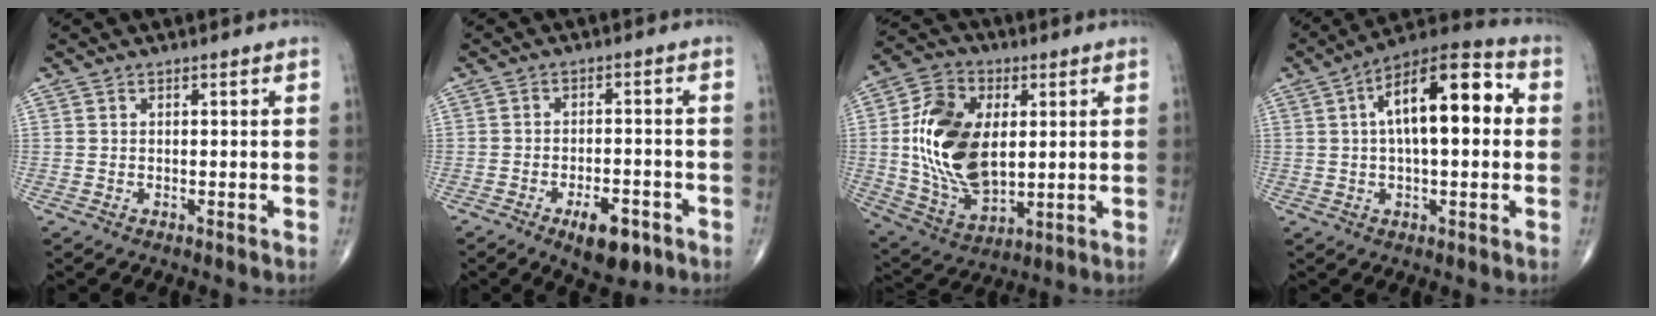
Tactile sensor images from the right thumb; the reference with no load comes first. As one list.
[{"total": 7.9, "force": [-4.2, 3.6, 5.7], "torque": [-0.073, 0.016, -0.058]}, {"total": 18.8, "force": [1.9, 11.5, 14.8], "torque": [-0.266, -0.011, 0.044]}, {"total": 16.2, "force": [2.7, 6.8, 14.4], "torque": [-0.211, 0.029, 0.031]}]